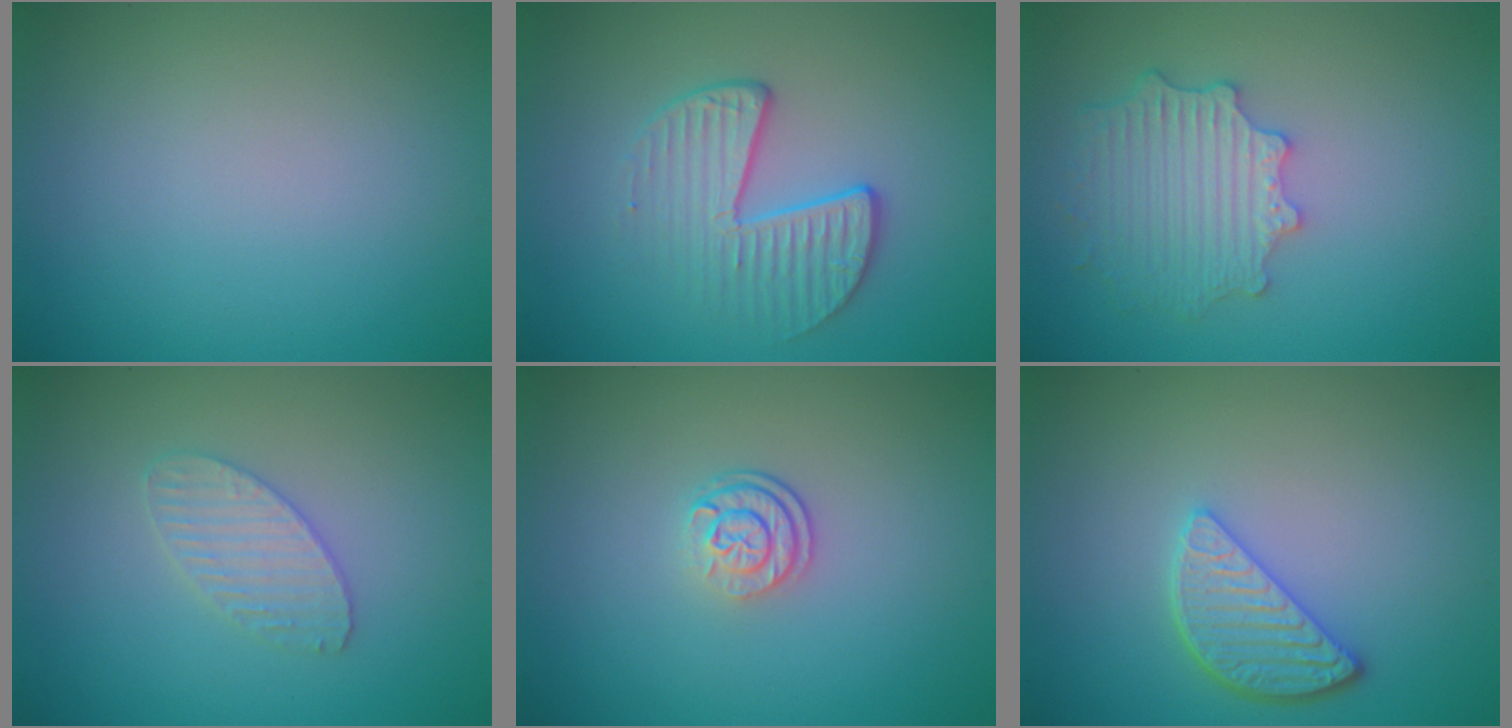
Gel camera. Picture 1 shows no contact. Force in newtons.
{"total": 3.5, "press": 2.9, "slide": 2.0}
{"total": 4.2, "press": 3.5, "slide": 2.3}
{"total": 2.3, "press": 2.3, "slide": 0.2}
{"total": 2.6, "press": 1.9, "slide": 1.8}
{"total": 3.3, "press": 3.0, "slide": 1.5}